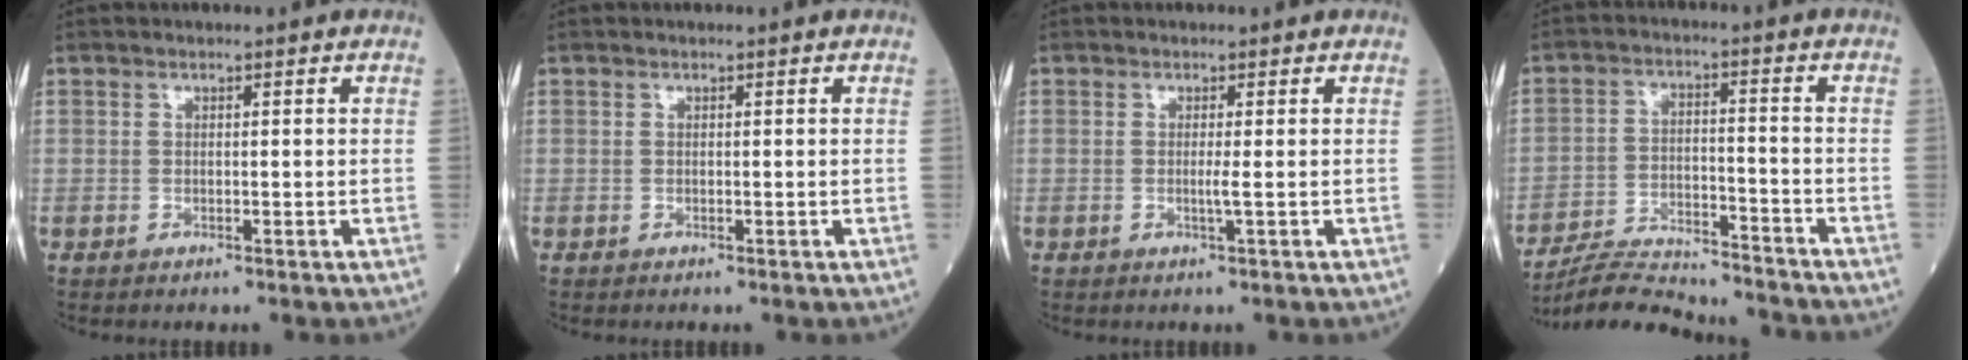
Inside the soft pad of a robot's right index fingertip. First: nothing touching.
{"total": 0.0}
{"total": 1.1, "force": [-0.1, -0.4, 1.0], "torque": [-0.016, -0.002, -0.006]}
{"total": 14.4, "force": [-13.9, 1.0, 3.8], "torque": [-0.062, 0.001, -0.218]}